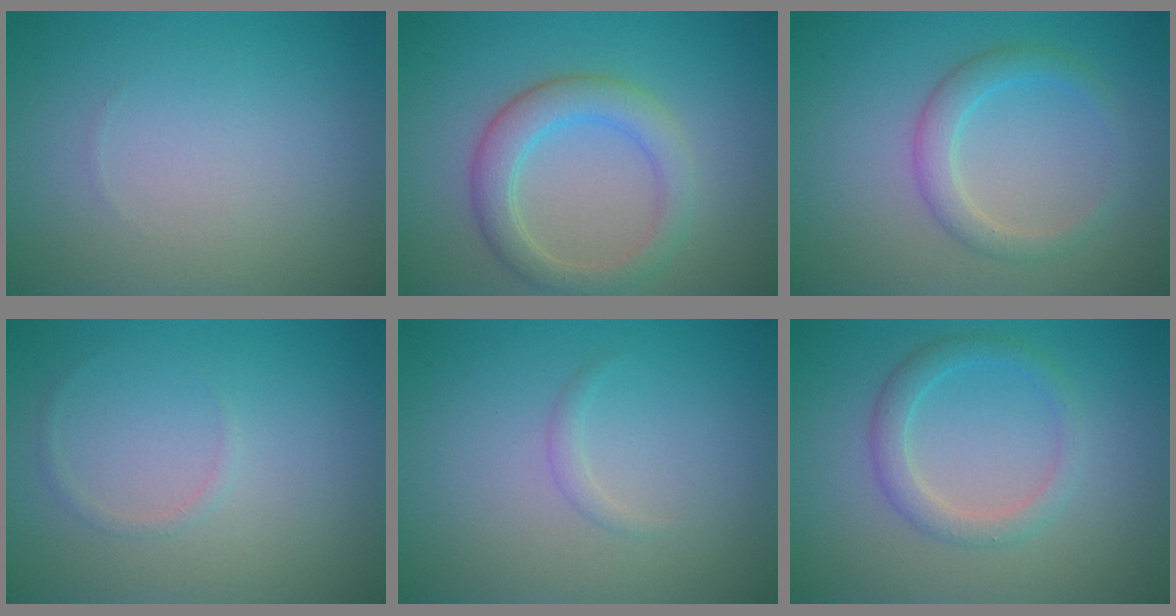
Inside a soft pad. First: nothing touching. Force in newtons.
{"total": 4.0, "press": 3.9, "slide": 0.4}
{"total": 2.5, "press": 2.5, "slide": 0.1}
{"total": 0.6, "press": 0.6, "slide": 0.1}
{"total": 0.7, "press": 0.7, "slide": 0.0}
{"total": 2.4, "press": 2.4, "slide": 0.1}